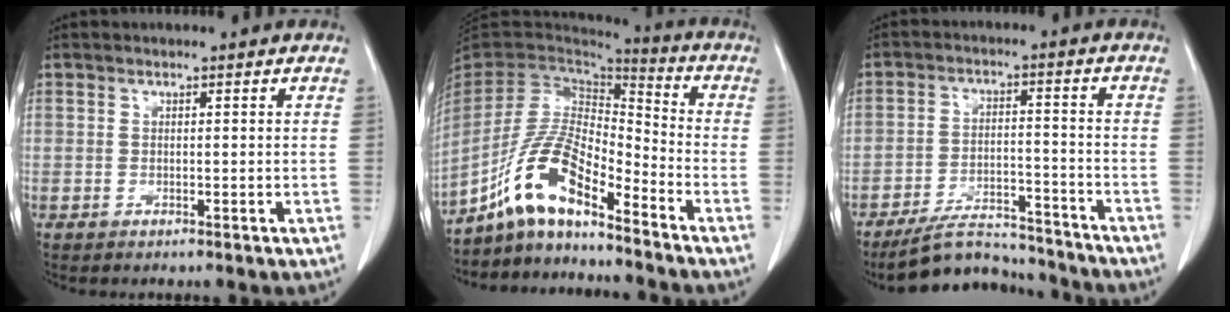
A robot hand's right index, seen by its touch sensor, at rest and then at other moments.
{"total": 12.5, "force": [-8.5, 2.9, 8.7], "torque": [-0.181, 0.015, -0.160]}
{"total": 9.7, "force": [-9.2, 2.4, 1.7], "torque": [-0.020, 0.017, -0.153]}